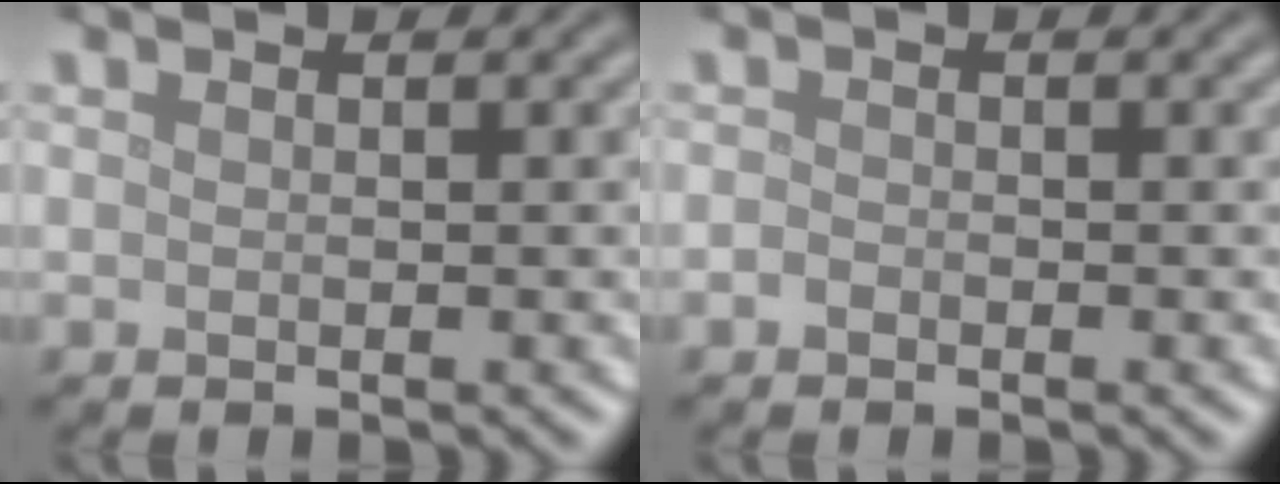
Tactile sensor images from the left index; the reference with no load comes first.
{"total": 0.5, "force": [-0.4, 0.3, 0.2], "torque": [-0.002, -0.003, -0.008]}